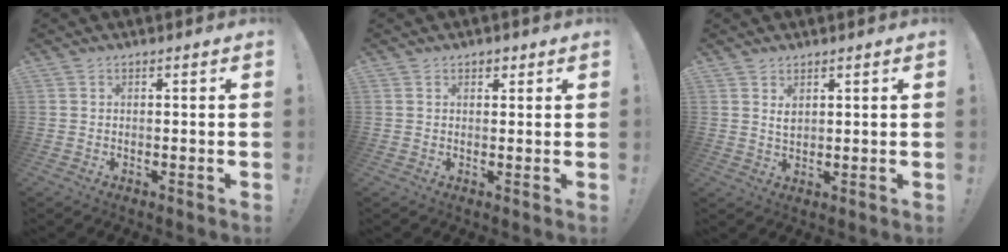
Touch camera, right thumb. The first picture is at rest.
{"total": 1.4, "force": [0.9, 1.1, 0.4], "torque": [0.006, -0.004, 0.013]}
{"total": 2.5, "force": [1.6, 1.2, 1.4], "torque": [-0.016, -0.011, 0.027]}